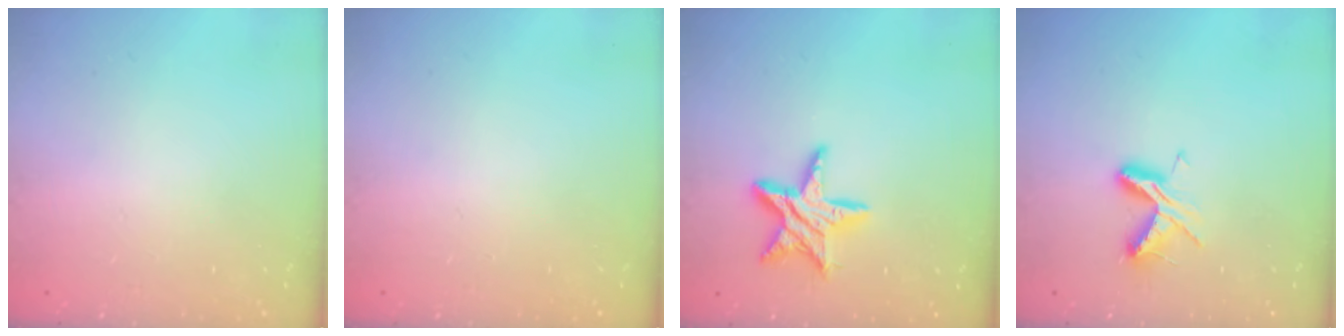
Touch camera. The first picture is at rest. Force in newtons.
{"total": 0.0}
{"total": 12.9, "press": 12.8, "slide": 1.0}
{"total": 6.5, "press": 6.5, "slide": 0.5}